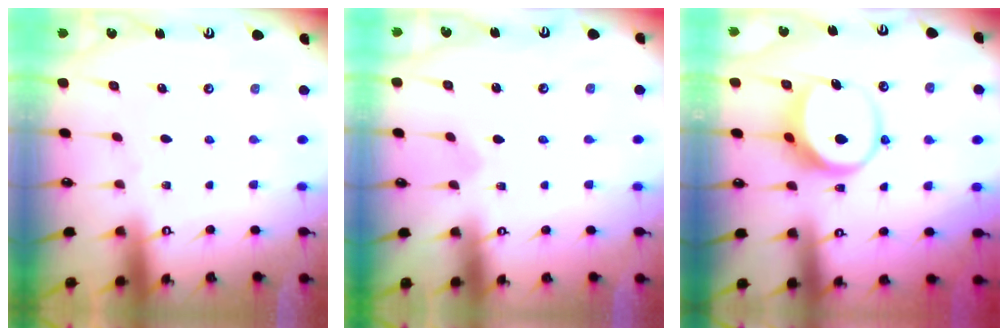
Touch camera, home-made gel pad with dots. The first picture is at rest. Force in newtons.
{"total": 0.7, "press": 0.7, "slide": 0.1}
{"total": 8.2, "press": 8.1, "slide": 0.8}